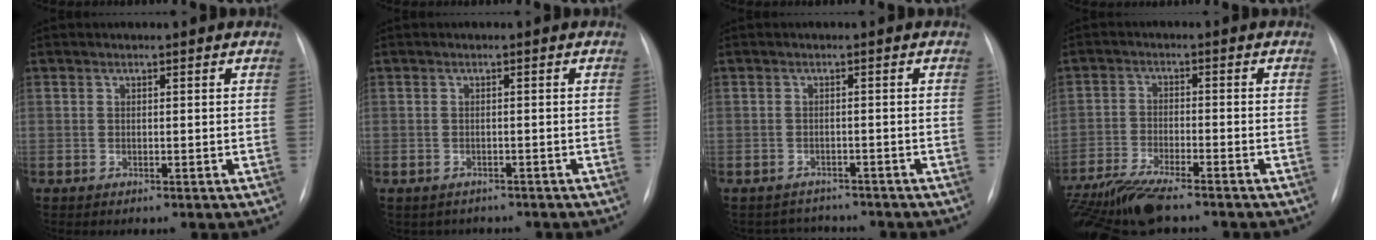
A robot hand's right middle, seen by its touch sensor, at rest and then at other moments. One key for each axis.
{"total": 2.5, "fx": -2.2, "fy": 1.3, "fz": 0.0, "tx": -0.002, "ty": 0.007, "tz": -0.027}
{"total": 3.8, "fx": -3.6, "fy": 1.2, "fz": -0.4, "tx": 0.006, "ty": 0.009, "tz": -0.049}
{"total": 10.5, "fx": -8.7, "fy": 1.2, "fz": 5.8, "tx": -0.108, "ty": -0.029, "tz": -0.152}